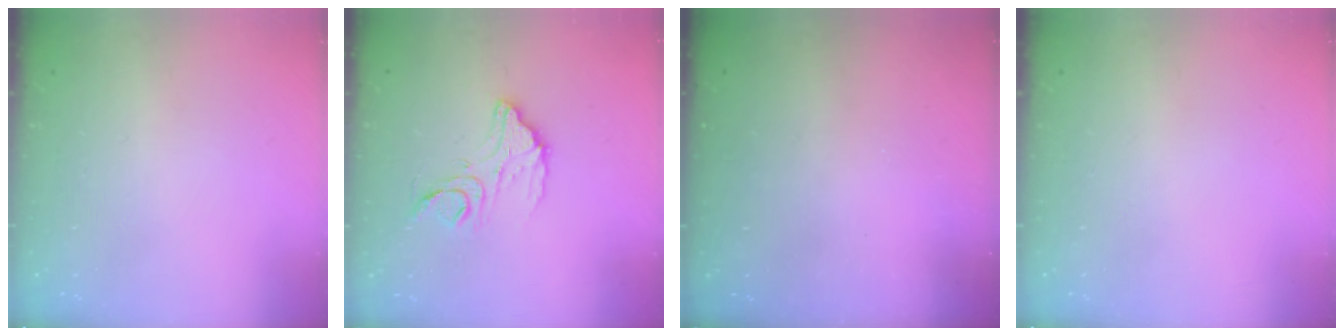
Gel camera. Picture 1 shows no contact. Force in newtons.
{"total": 13.1, "press": 13.1, "slide": 0.8}
{"total": 3.0, "press": 3.0, "slide": 0.1}
{"total": 0.0}